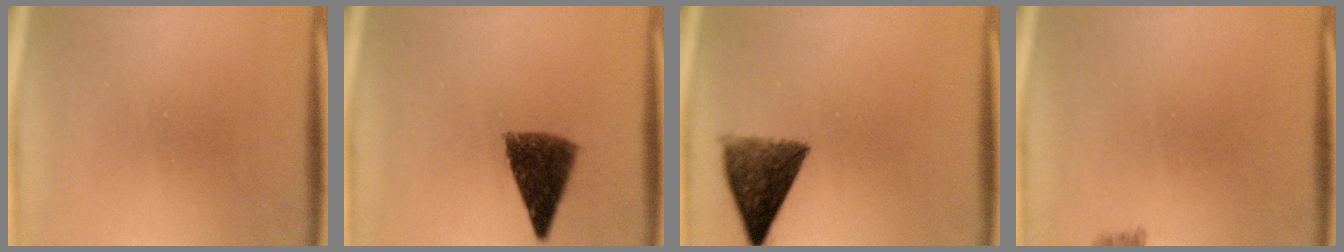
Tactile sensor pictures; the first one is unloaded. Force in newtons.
{"total": 6.4}
{"total": 9.0}
{"total": 2.0}